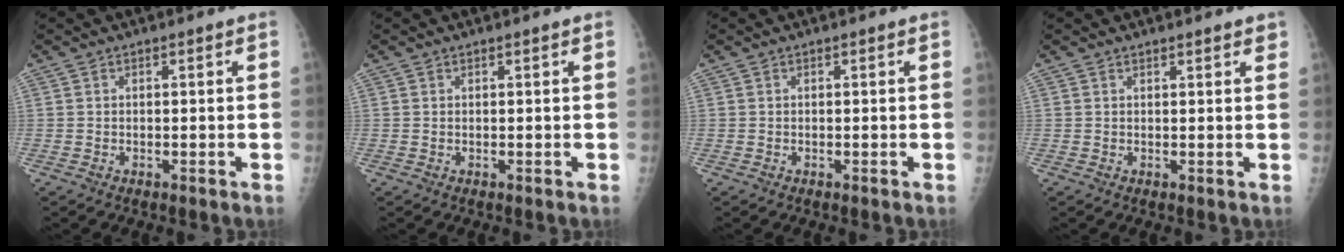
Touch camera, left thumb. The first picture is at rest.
{"total": 0.0}
{"total": 0.0}
{"total": 2.2, "force": [1.8, 0.5, 1.0], "torque": [-0.003, -0.001, 0.020]}